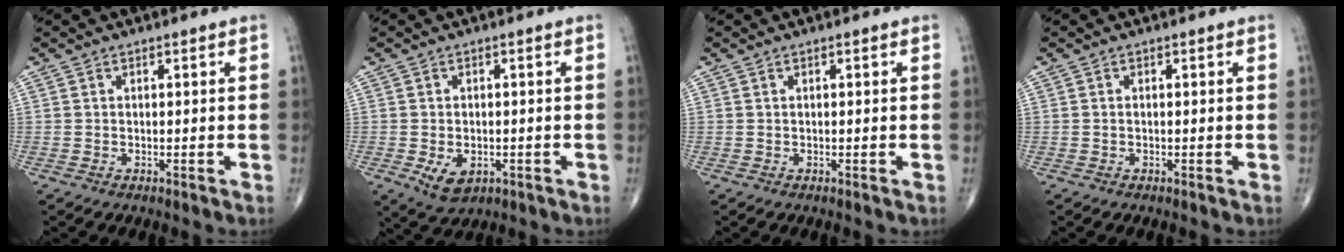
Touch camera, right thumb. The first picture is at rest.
{"total": 5.2, "force": [-1.6, 3.4, 3.6], "torque": [-0.053, 0.000, -0.014]}
{"total": 0.0}
{"total": 0.0}